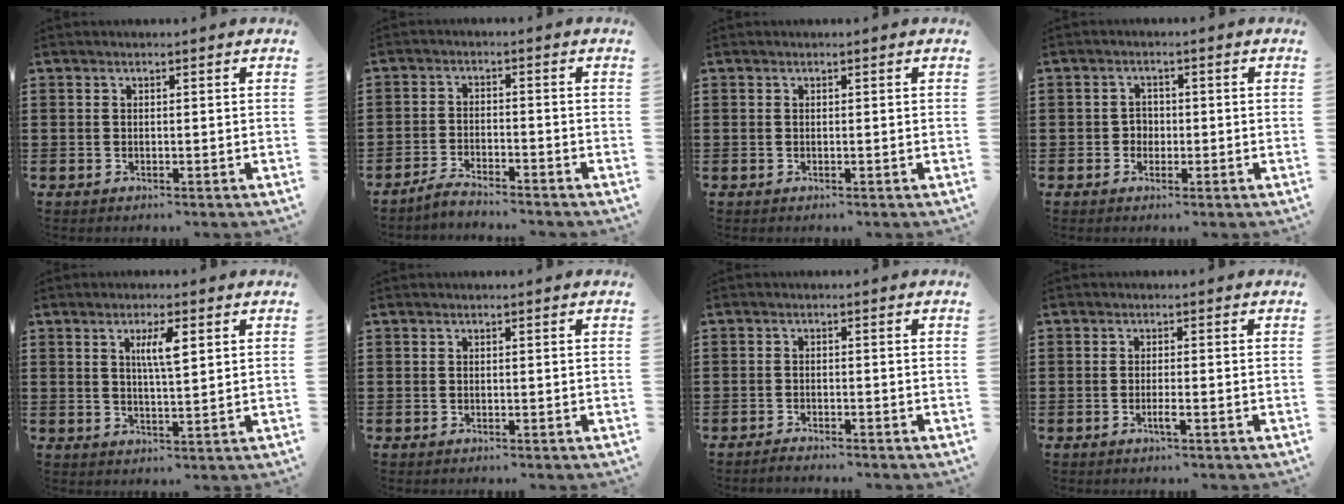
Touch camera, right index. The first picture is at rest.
{"total": 2.9, "force": [-2.9, 0.0, 0.4], "torque": [-0.011, 0.005, -0.058]}
{"total": 0.0}
{"total": 1.9, "force": [-0.6, 1.7, 0.6], "torque": [-0.017, 0.003, -0.016]}
{"total": 4.4, "force": [1.5, 0.9, 4.0], "torque": [-0.083, 0.007, 0.023]}
{"total": 0.0}
{"total": 1.3, "force": [-1.3, 0.0, 0.0], "torque": [-0.004, 0.002, -0.027]}
{"total": 1.9, "force": [-0.9, 0.0, 1.6], "torque": [-0.036, -0.007, -0.019]}